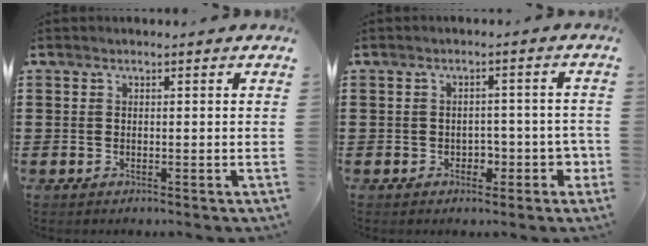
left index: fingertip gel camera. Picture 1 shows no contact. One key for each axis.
{"total": 3.0, "fx": -1.2, "fy": 2.3, "fz": 1.4, "tx": -0.029, "ty": 0.002, "tz": -0.029}